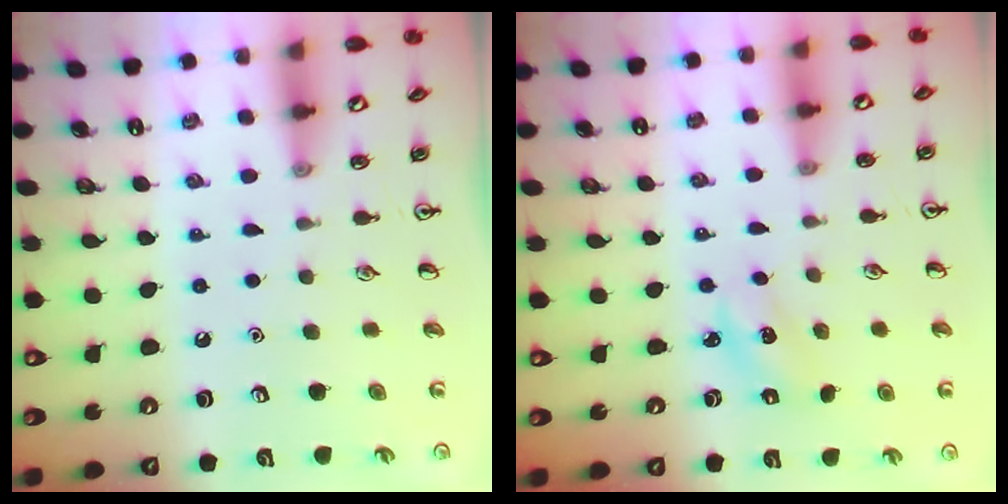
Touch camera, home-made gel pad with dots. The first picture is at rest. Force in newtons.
{"total": 2.2, "press": 2.1, "slide": 0.4}